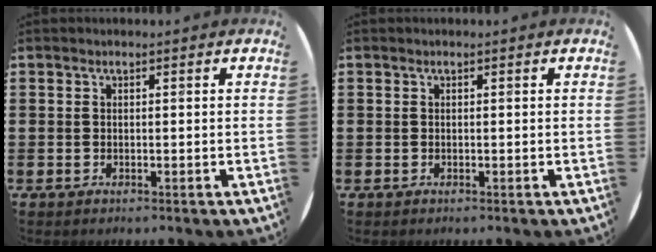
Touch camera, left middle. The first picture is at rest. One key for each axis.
{"total": 0.0}